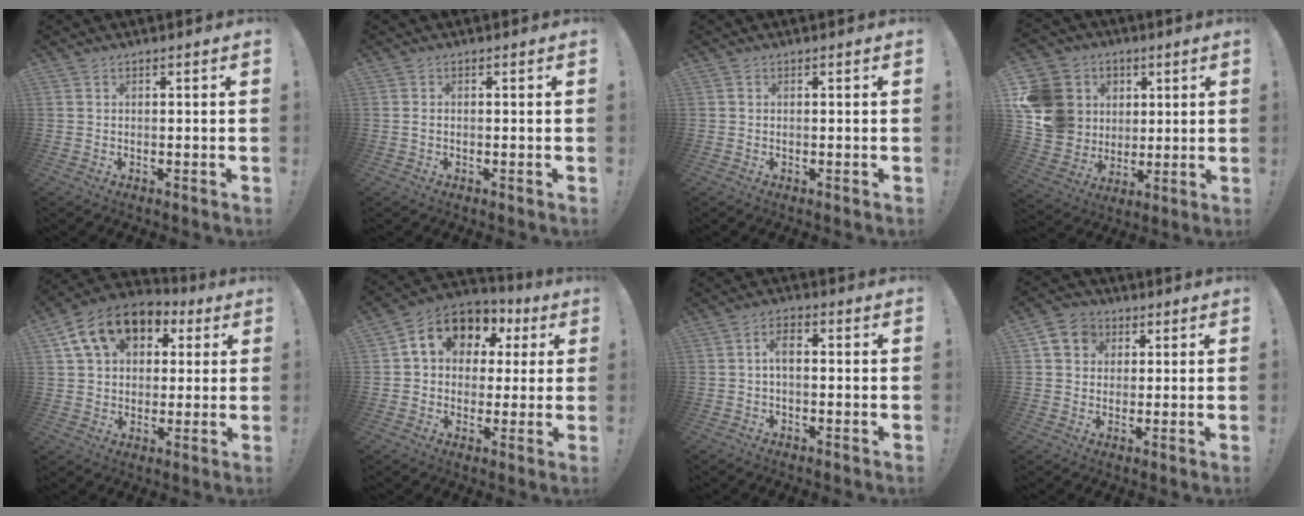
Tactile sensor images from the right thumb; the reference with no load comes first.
{"total": 0.7, "force": [-0.1, 0.3, 0.7], "torque": [-0.019, 0.005, -0.001]}
{"total": 0.0}
{"total": 16.9, "force": [3.7, 15.3, 6.1], "torque": [-0.104, -0.005, 0.102]}
{"total": 15.3, "force": [6.7, 10.9, 8.4], "torque": [-0.139, -0.016, 0.129]}
{"total": 11.9, "force": [4.5, 9.2, 6.2], "torque": [-0.097, -0.020, 0.084]}
{"total": 4.4, "force": [0.1, 2.1, 3.9], "torque": [-0.064, 0.008, 0.000]}
{"total": 8.1, "force": [2.7, 7.0, 3.1], "torque": [-0.044, 0.000, 0.055]}